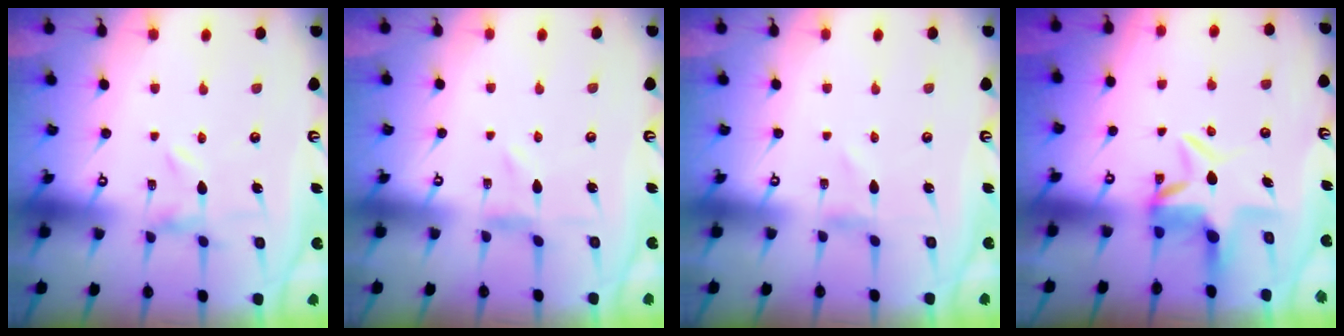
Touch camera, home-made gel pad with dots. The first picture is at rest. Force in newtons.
{"total": 0.0}
{"total": 1.2, "press": 1.2, "slide": 0.1}
{"total": 6.2, "press": 6.1, "slide": 0.7}